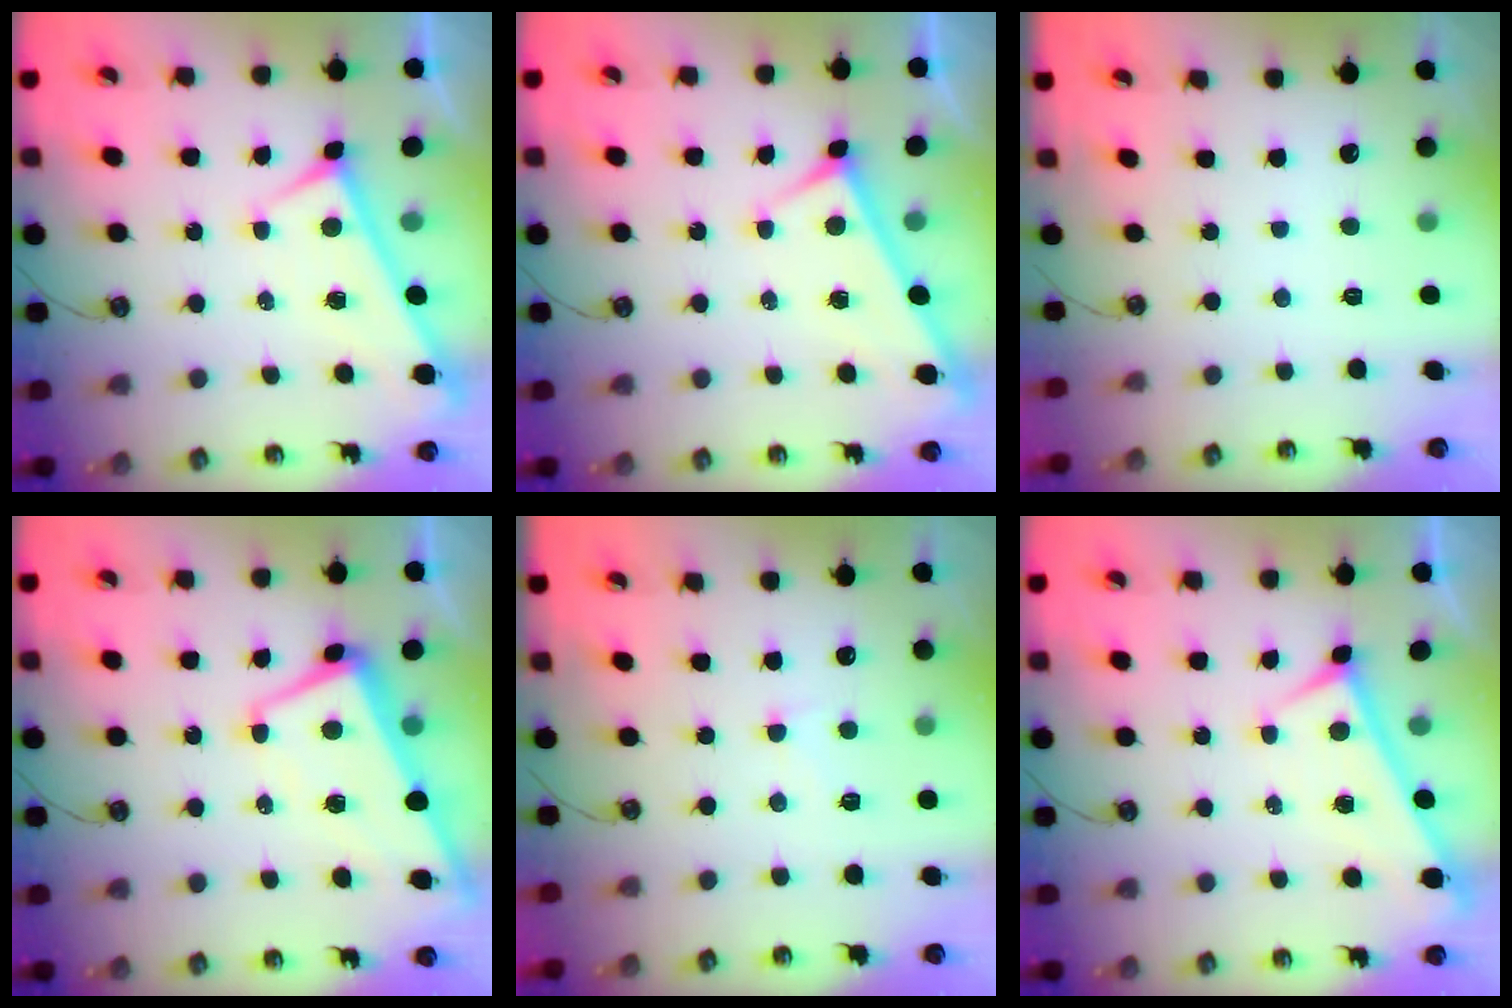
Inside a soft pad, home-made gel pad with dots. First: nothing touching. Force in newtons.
{"total": 4.5, "press": 4.5, "slide": 0.3}
{"total": 0.0}
{"total": 1.6, "press": 1.2, "slide": 1.1}
{"total": 0.9, "press": 0.6, "slide": 0.7}
{"total": 0.0}